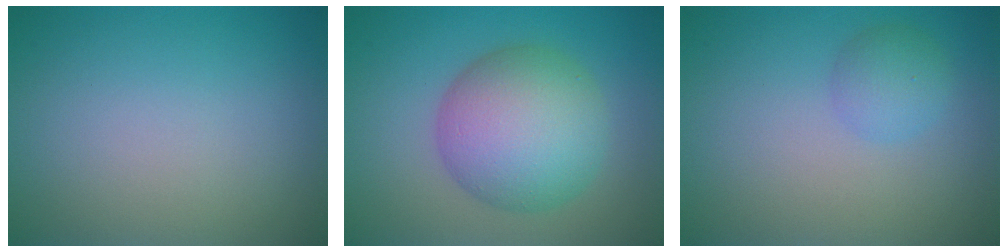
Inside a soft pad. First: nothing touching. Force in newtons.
{"total": 8.5, "press": 8.5, "slide": 0.2}
{"total": 2.0, "press": 2.0, "slide": 0.1}